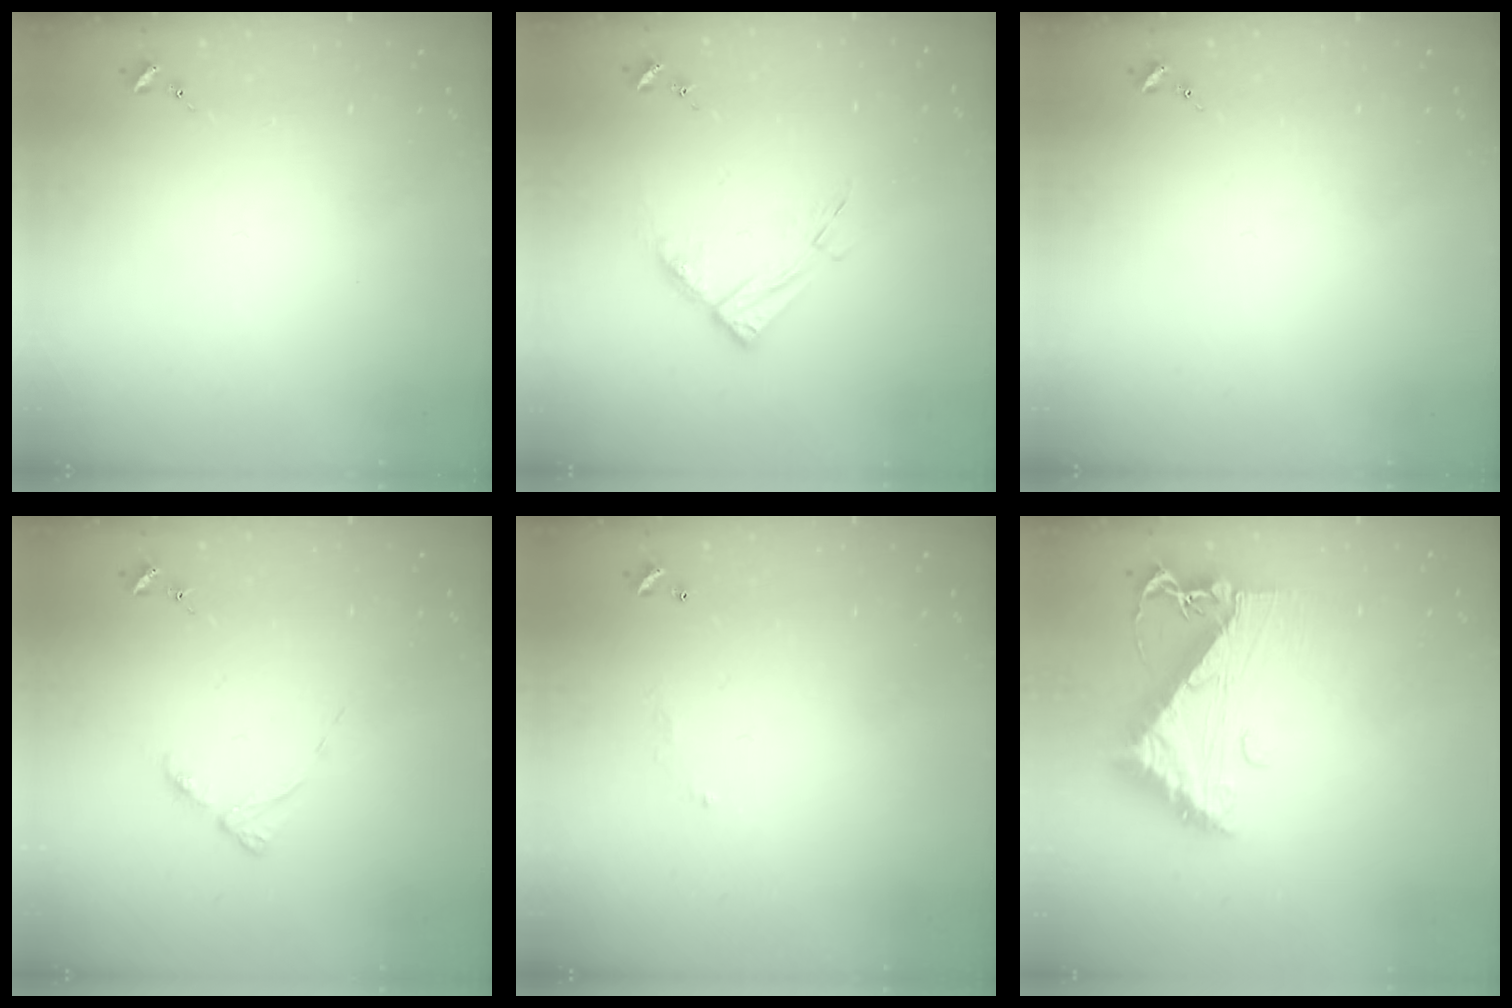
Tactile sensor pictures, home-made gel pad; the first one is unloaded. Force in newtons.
{"total": 9.6, "press": 9.5, "slide": 1.1}
{"total": 0.0}
{"total": 4.5, "press": 4.5, "slide": 0.5}
{"total": 3.6, "press": 3.6, "slide": 0.1}
{"total": 11.4, "press": 11.3, "slide": 1.4}